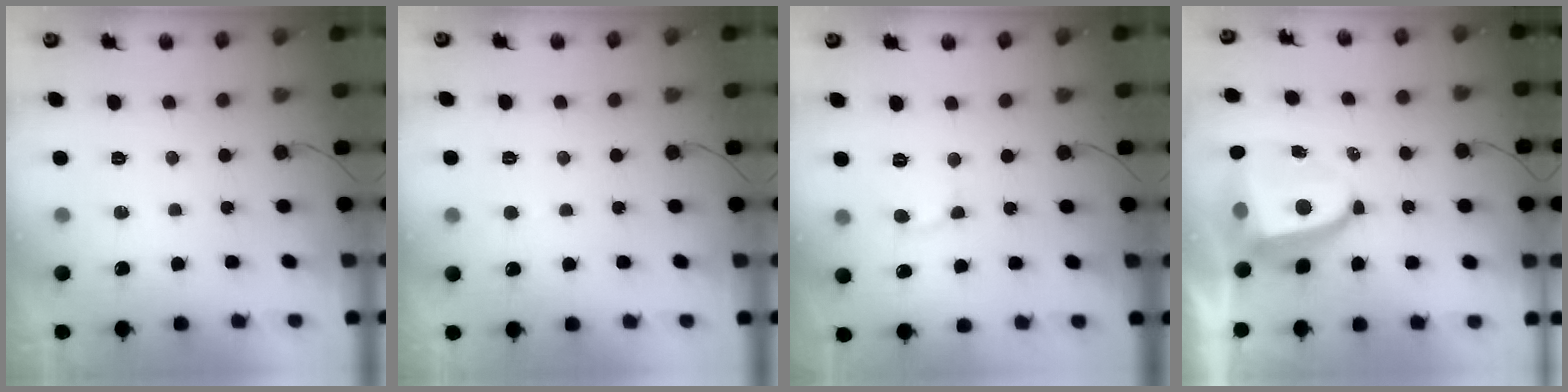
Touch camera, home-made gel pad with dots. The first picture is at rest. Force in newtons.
{"total": 2.1, "press": 2.1, "slide": 0.2}
{"total": 2.7, "press": 2.7, "slide": 0.2}
{"total": 7.7, "press": 7.7, "slide": 0.8}